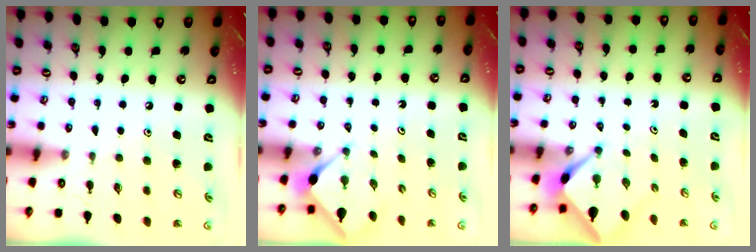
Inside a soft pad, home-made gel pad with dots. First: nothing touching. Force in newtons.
{"total": 3.0, "press": 3.0, "slide": 0.3}
{"total": 2.5, "press": 2.5, "slide": 0.3}